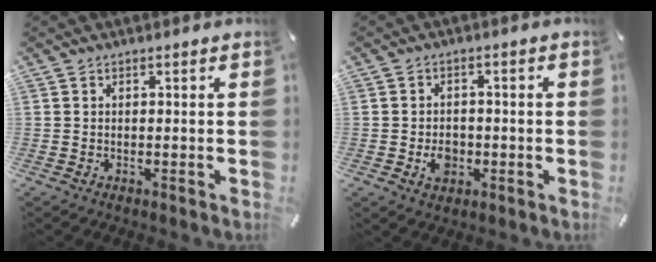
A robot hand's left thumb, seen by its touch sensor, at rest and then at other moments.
{"total": 5.1, "force": [-1.5, 4.2, 2.6], "torque": [-0.042, 0.003, -0.025]}